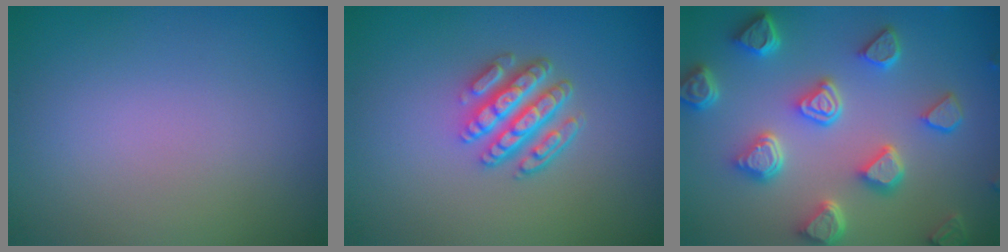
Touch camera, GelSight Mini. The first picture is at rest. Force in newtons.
{"total": 4.7, "press": 3.5, "slide": 3.1}
{"total": 6.7, "press": 5.3, "slide": 4.0}